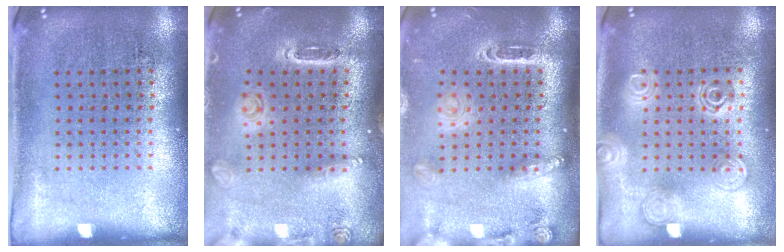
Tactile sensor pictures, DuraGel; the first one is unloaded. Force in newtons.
{"total": 1.5, "press": 1.5, "slide": 0.1}
{"total": 2.4, "press": 1.8, "slide": 1.5}
{"total": 1.3, "press": 1.3, "slide": 0.1}